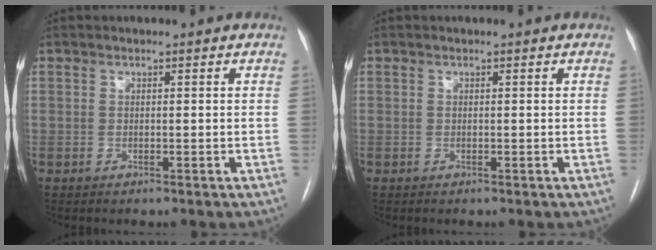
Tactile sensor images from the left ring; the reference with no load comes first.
{"total": 0.0}